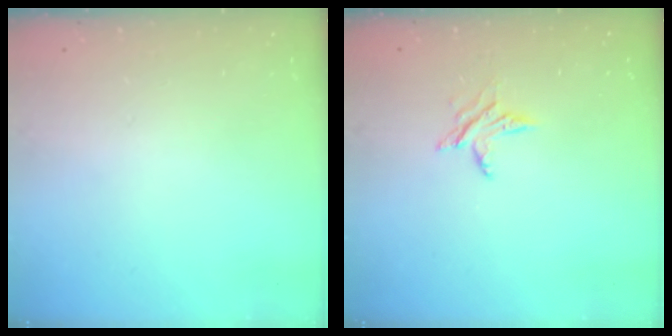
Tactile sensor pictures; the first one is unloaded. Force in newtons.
{"total": 5.2, "press": 5.2, "slide": 0.6}